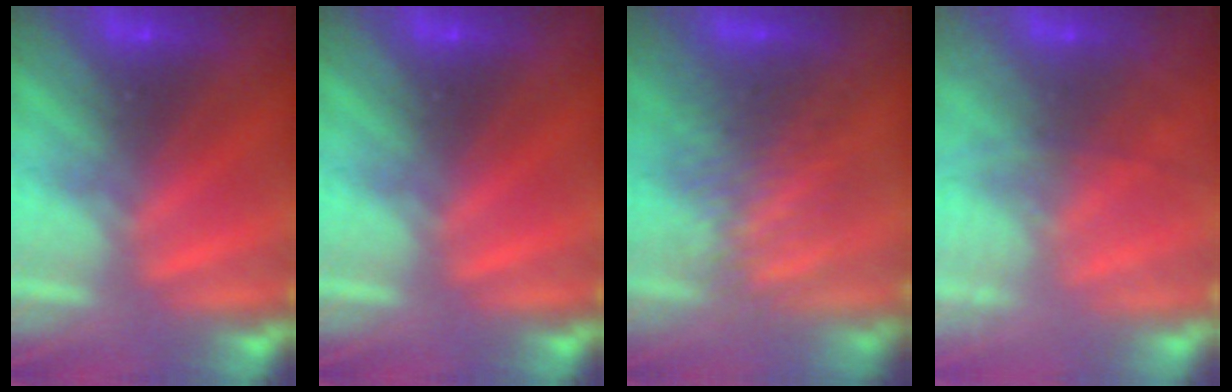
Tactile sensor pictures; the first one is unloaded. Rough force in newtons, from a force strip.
{"total": 0.0}
{"total": 2.9}
{"total": 7.5}